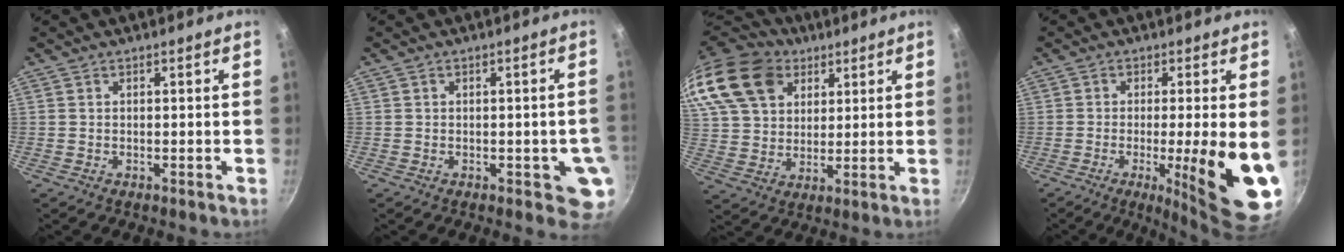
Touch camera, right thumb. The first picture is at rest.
{"total": 5.3, "force": [-1.0, 2.6, 4.4], "torque": [-0.024, 0.001, -0.012]}
{"total": 22.0, "force": [12.1, 15.3, 10.1], "torque": [-0.217, 0.005, 0.229]}
{"total": 14.8, "force": [-2.6, 2.2, 14.4], "torque": [-0.195, -0.016, -0.034]}